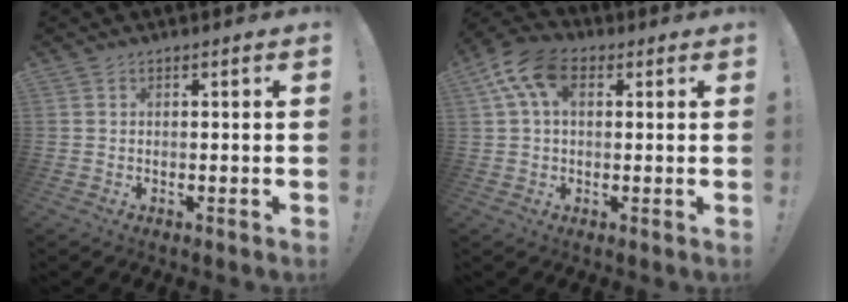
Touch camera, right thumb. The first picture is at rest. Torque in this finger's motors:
{"motor_torque": [1.03, 1.52, 0.28, -0.03, 0.05]}